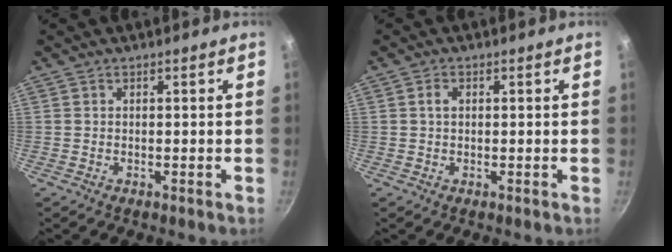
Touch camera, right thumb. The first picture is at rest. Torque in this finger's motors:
{"motor_torque": [-0.02, 0.43, 0.44, 0.10, 0.01]}